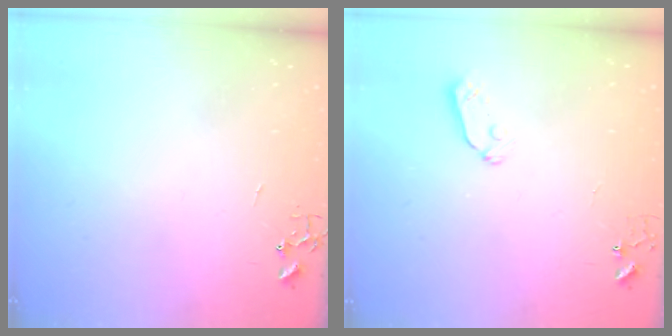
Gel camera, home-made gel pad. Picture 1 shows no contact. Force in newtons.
{"total": 5.0, "press": 4.9, "slide": 1.1}